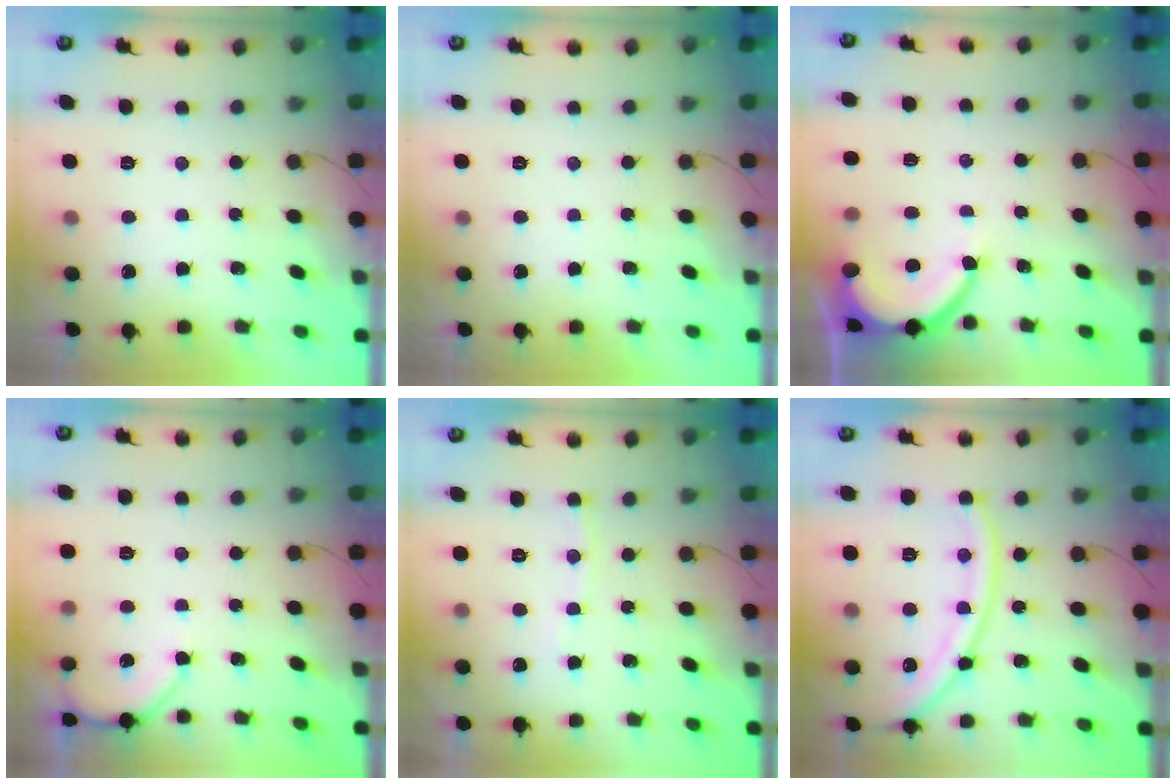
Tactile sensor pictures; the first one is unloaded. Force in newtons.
{"total": 0.0}
{"total": 6.9, "press": 6.8, "slide": 0.7}
{"total": 2.9, "press": 2.9, "slide": 0.3}
{"total": 5.1, "press": 5.1, "slide": 0.6}
{"total": 16.3, "press": 16.1, "slide": 2.0}